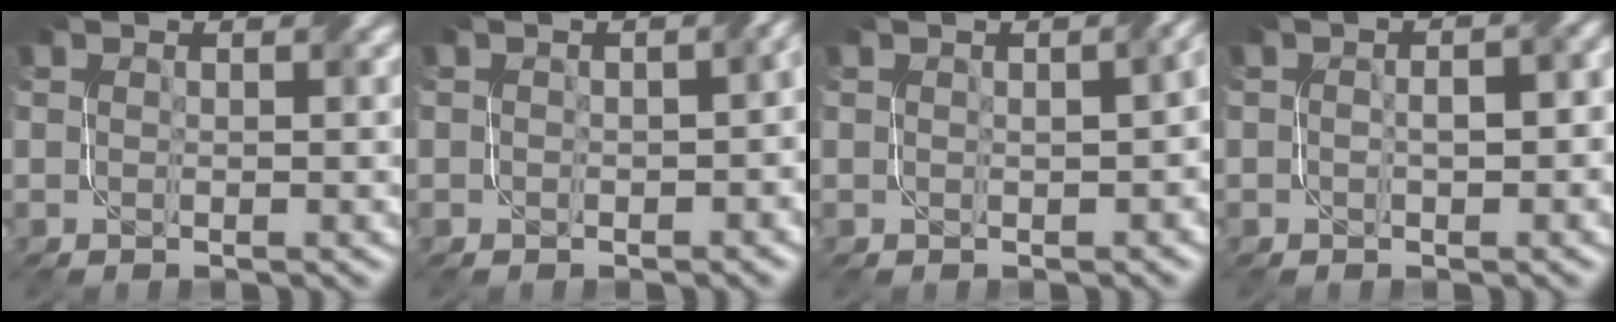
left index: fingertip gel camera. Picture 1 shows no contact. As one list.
[{"total": 3.4, "force": [0.0, 2.0, 2.8], "torque": [-0.016, 0.001, 0.005]}, {"total": 2.8, "force": [0.2, 1.1, 2.6], "torque": [-0.027, 0.007, 0.010]}, {"total": 3.8, "force": [-0.2, 1.9, 3.3], "torque": [-0.044, 0.009, -0.004]}]